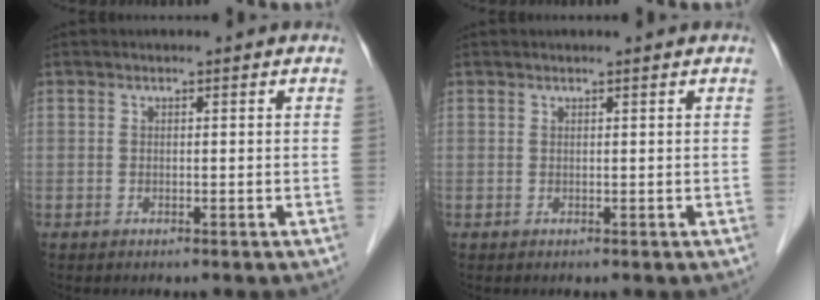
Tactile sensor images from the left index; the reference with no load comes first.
{"total": 0.0}